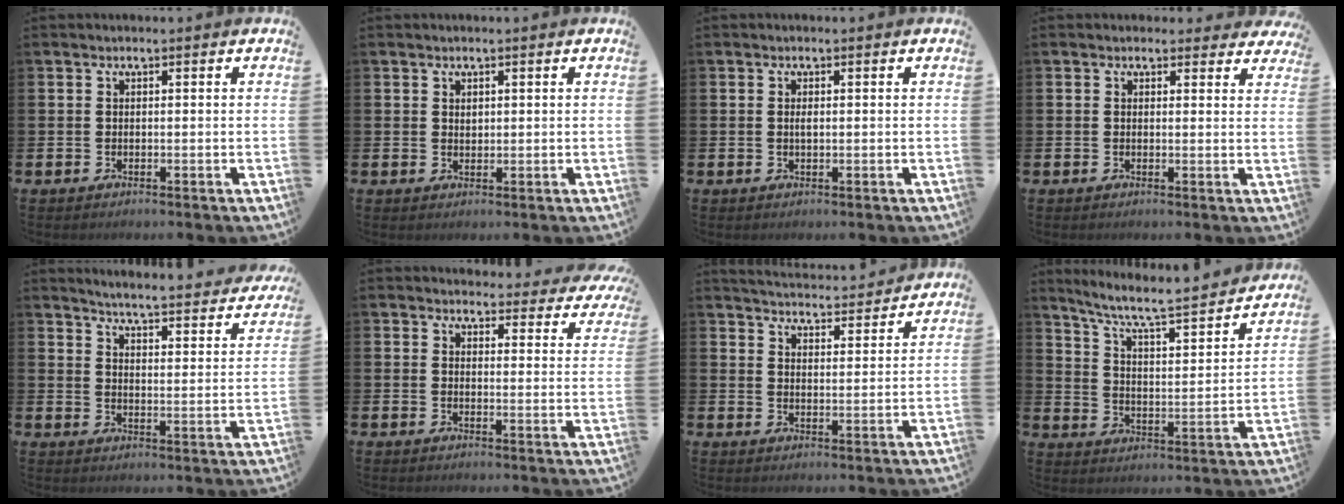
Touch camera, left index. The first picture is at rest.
{"total": 1.0, "force": [0.9, 0.5, 0.1], "torque": [0.010, -0.003, 0.014]}
{"total": 0.5, "force": [0.1, 0.2, 0.5], "torque": [-0.005, -0.003, 0.001]}
{"total": 1.7, "force": [1.5, 0.9, 0.0], "torque": [0.008, -0.001, 0.023]}
{"total": 4.9, "force": [4.8, 0.1, 1.0], "torque": [-0.026, -0.049, 0.076]}
{"total": 3.6, "force": [3.4, 1.1, 0.1], "torque": [-0.003, -0.026, 0.056]}
{"total": 4.5, "force": [4.5, 0.3, 0.0], "torque": [-0.015, -0.038, 0.078]}
{"total": 7.4, "force": [6.6, 0.7, 3.3], "torque": [-0.084, -0.054, 0.105]}